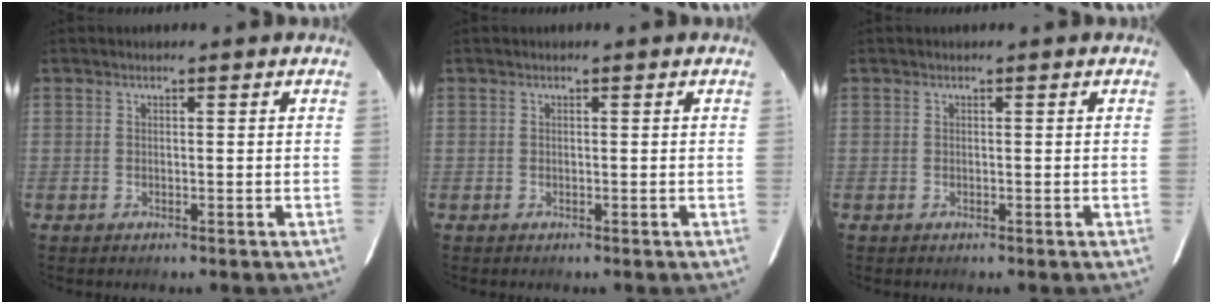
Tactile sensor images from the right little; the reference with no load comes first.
{"total": 0.0}
{"total": 0.0}